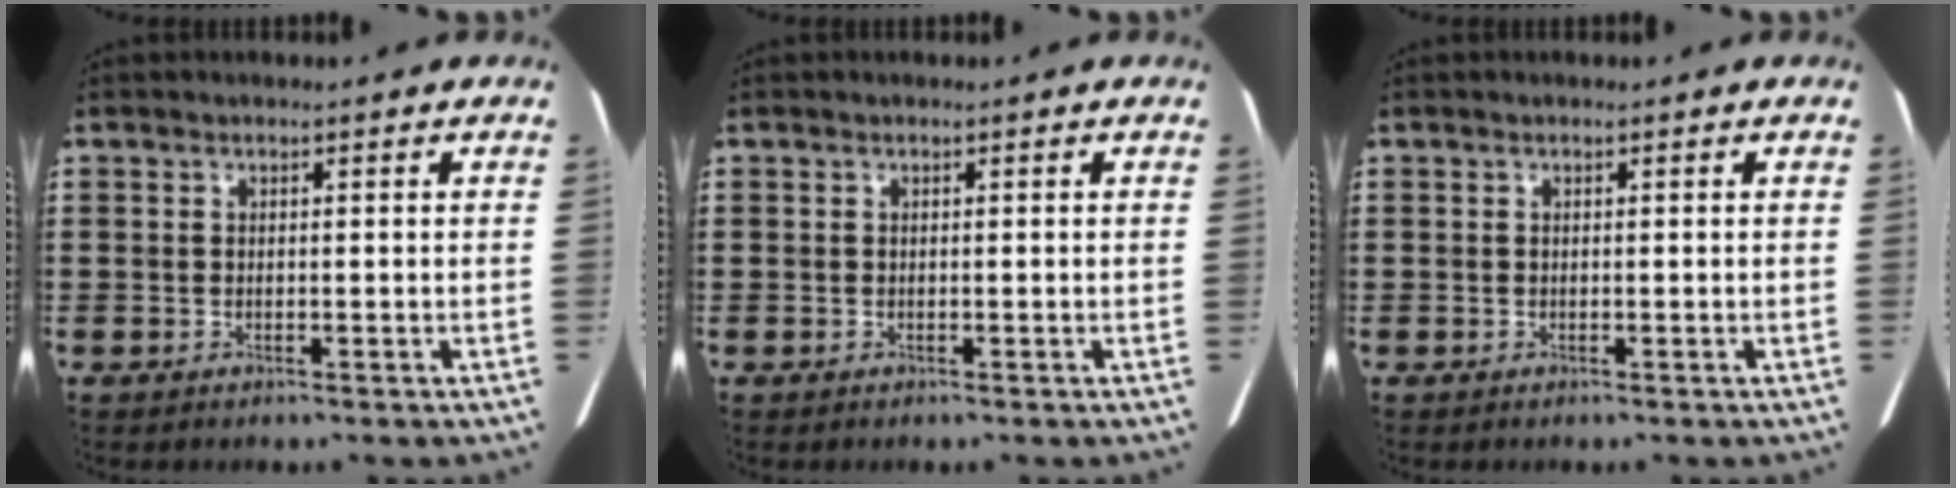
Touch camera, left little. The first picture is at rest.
{"total": 0.0}
{"total": 0.0}